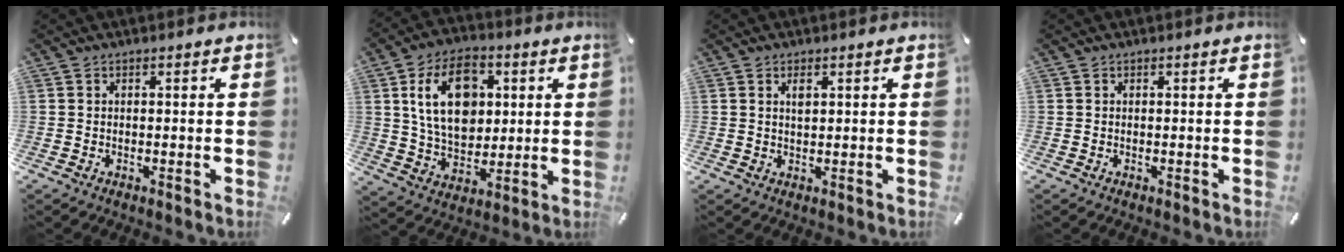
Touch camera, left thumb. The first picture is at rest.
{"total": 16.0, "force": [3.8, 11.2, 10.7], "torque": [-0.201, 0.009, 0.065]}
{"total": 1.8, "force": [0.7, 0.8, 1.4], "torque": [-0.031, 0.001, 0.013]}
{"total": 0.0}